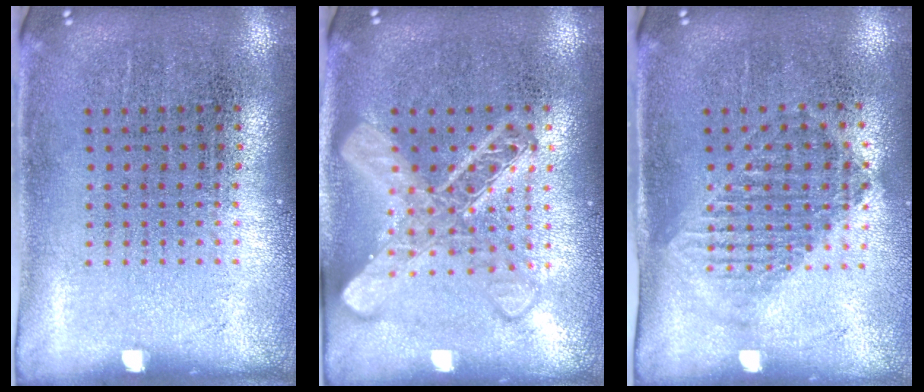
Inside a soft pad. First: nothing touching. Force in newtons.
{"total": 2.7, "press": 2.6, "slide": 0.5}
{"total": 1.3, "press": 1.1, "slide": 0.6}